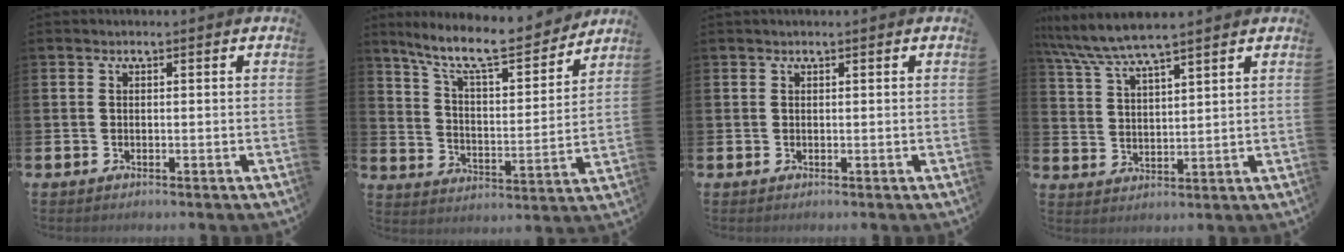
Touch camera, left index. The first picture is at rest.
{"total": 10.5, "force": [9.2, 2.0, 4.6], "torque": [-0.123, -0.057, 0.158]}
{"total": 0.0}
{"total": 6.5, "force": [6.0, 0.5, 2.4], "torque": [-0.075, -0.023, 0.107]}